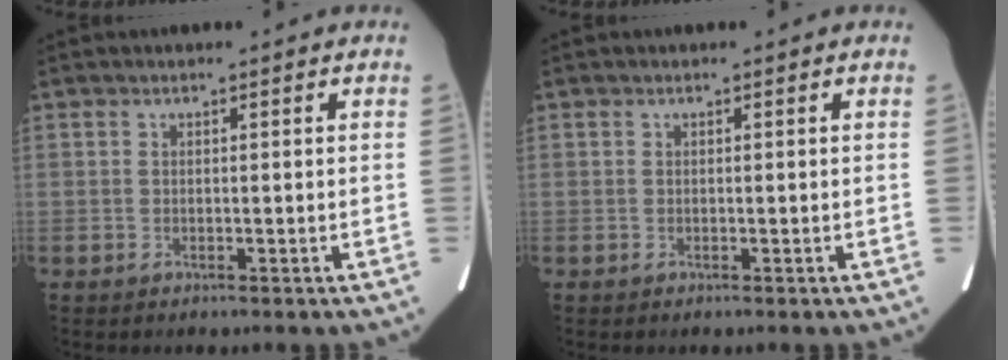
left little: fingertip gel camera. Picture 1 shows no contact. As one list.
[{"total": 0.0}]